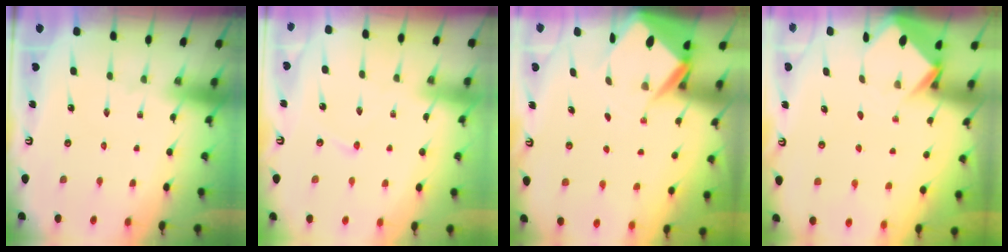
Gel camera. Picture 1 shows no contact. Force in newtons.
{"total": 2.9, "press": 2.9, "slide": 0.2}
{"total": 5.4, "press": 5.4, "slide": 0.5}
{"total": 3.7, "press": 3.7, "slide": 0.2}